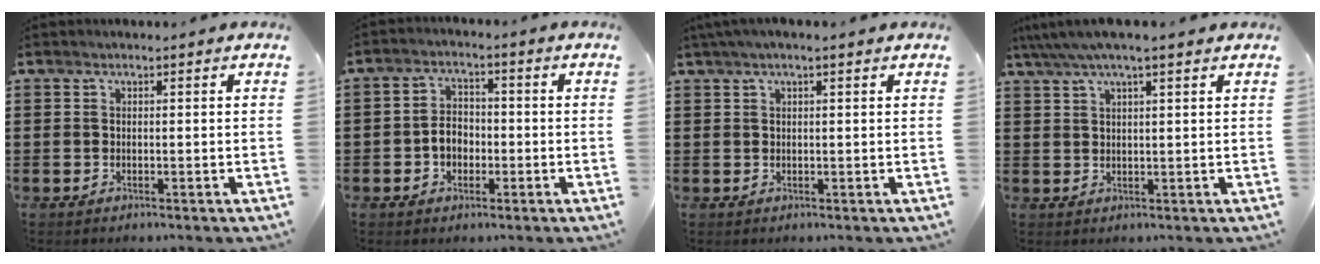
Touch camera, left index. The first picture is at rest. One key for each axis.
{"total": 3.9, "fx": -1.2, "fy": 2.8, "fz": 2.3, "tx": -0.049, "ty": 0.006, "tz": -0.025}
{"total": 1.5, "fx": 0.9, "fy": 0.1, "fz": 1.3, "tx": -0.025, "ty": 0.001, "tz": 0.016}
{"total": 3.9, "fx": 2.8, "fy": 0.5, "fz": 2.7, "tx": -0.060, "ty": 0.001, "tz": 0.048}